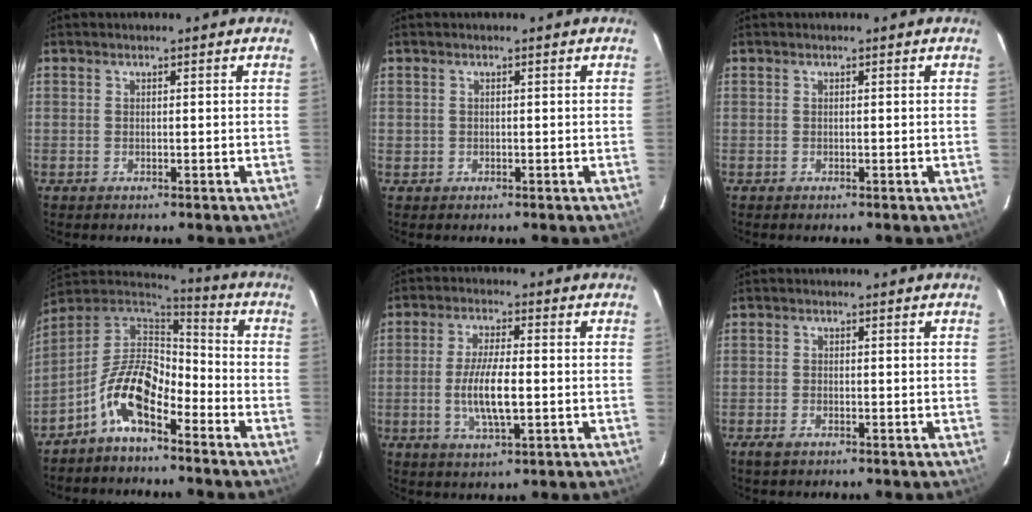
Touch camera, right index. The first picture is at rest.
{"total": 0.9, "force": [-0.1, 0.9, 0.1], "torque": [0.001, 0.001, 0.000]}
{"total": 0.0}
{"total": 11.4, "force": [-6.3, 5.0, 8.1], "torque": [-0.160, 0.017, -0.127]}
{"total": 8.2, "force": [-1.3, 2.2, 7.8], "torque": [-0.155, -0.005, -0.024]}
{"total": 2.0, "force": [-1.4, 0.8, 1.1], "torque": [-0.028, -0.002, -0.027]}